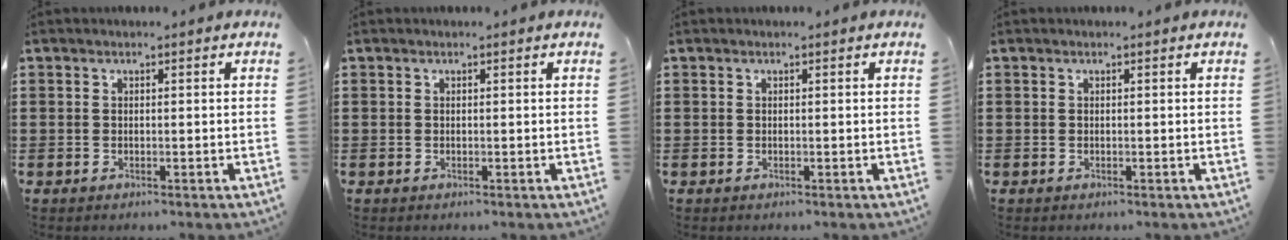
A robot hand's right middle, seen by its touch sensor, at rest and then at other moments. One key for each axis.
{"total": 0.0}
{"total": 0.0}
{"total": 0.0}